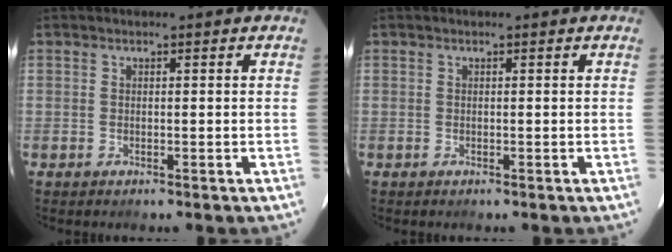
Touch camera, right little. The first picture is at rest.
{"total": 0.0}